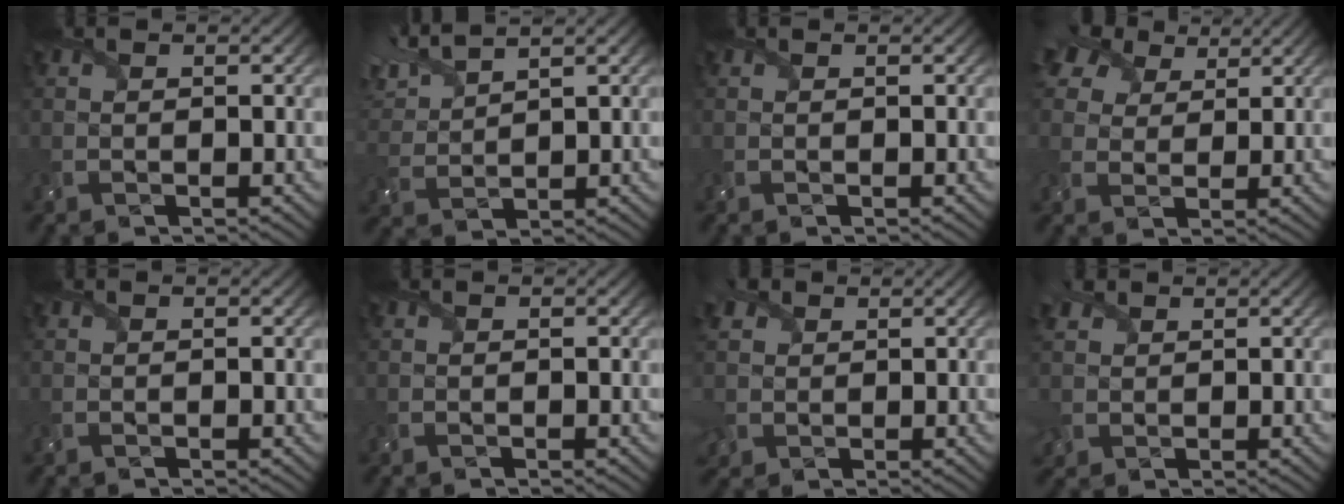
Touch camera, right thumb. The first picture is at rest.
{"total": 5.5, "force": [4.3, 1.3, 3.1], "torque": [-0.089, 0.019, 0.091]}
{"total": 0.0}
{"total": 8.3, "force": [5.5, 5.1, 3.5], "torque": [-0.095, 0.018, 0.094]}
{"total": 0.0}
{"total": 0.0}
{"total": 4.0, "force": [1.4, 3.5, 1.3], "torque": [-0.059, 0.003, 0.023]}
{"total": 3.6, "force": [1.7, 2.9, 1.1], "torque": [-0.046, 0.006, 0.033]}